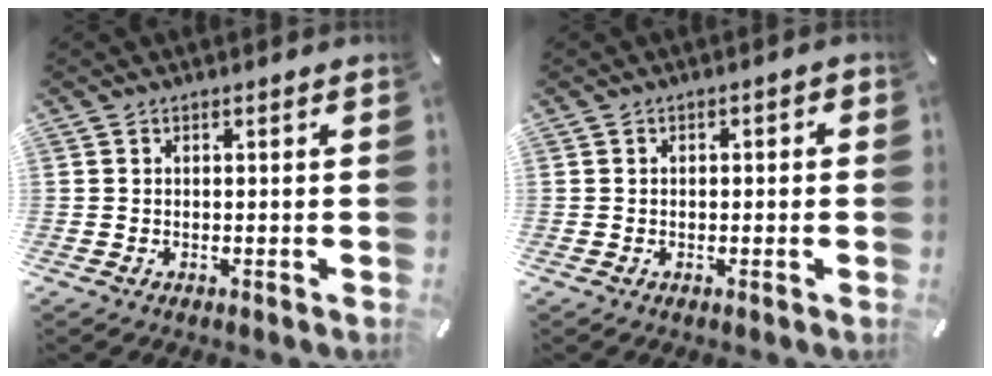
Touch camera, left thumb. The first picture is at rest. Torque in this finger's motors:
{"motor_torque": [-0.11, -0.15, 0.02, 0.09, -0.02]}